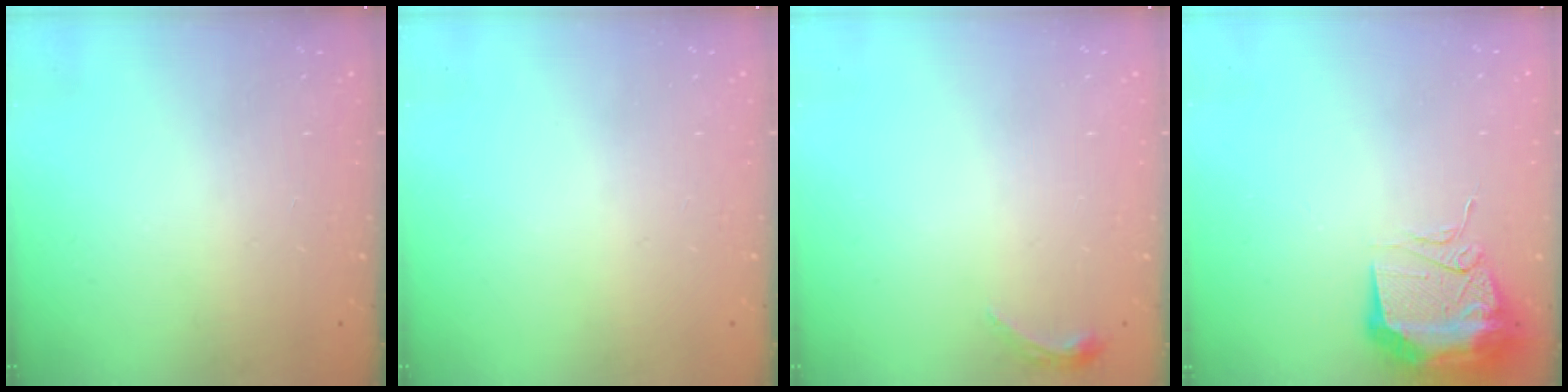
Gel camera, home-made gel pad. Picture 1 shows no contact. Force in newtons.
{"total": 12.1, "press": 3.1, "slide": 11.7}
{"total": 3.4, "press": 3.3, "slide": 0.6}
{"total": 13.6, "press": 13.3, "slide": 2.8}